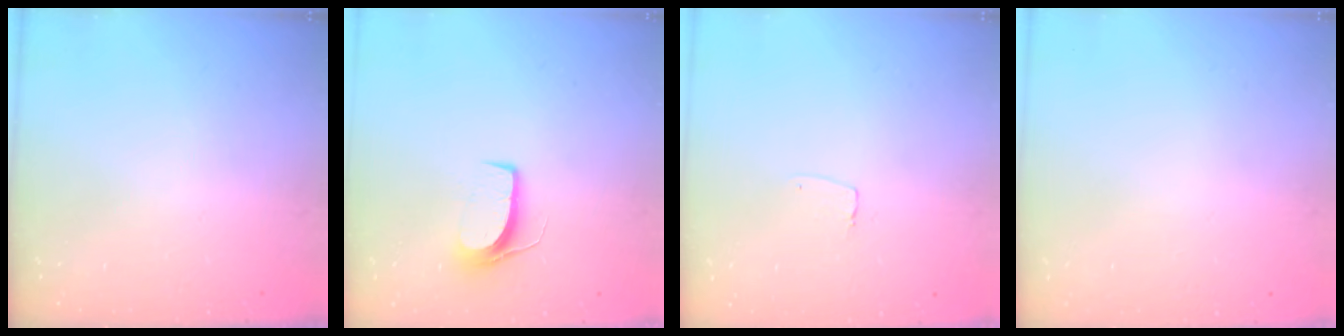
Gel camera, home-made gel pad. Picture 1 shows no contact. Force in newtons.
{"total": 7.0, "press": 7.0, "slide": 0.4}
{"total": 3.5, "press": 3.5, "slide": 0.3}
{"total": 0.0}